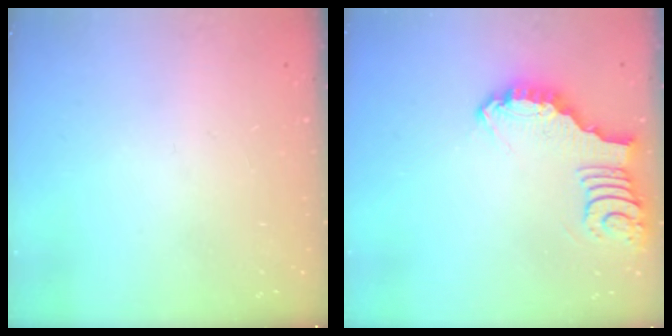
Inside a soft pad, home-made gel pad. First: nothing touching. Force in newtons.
{"total": 3.8, "press": 3.8, "slide": 0.1}